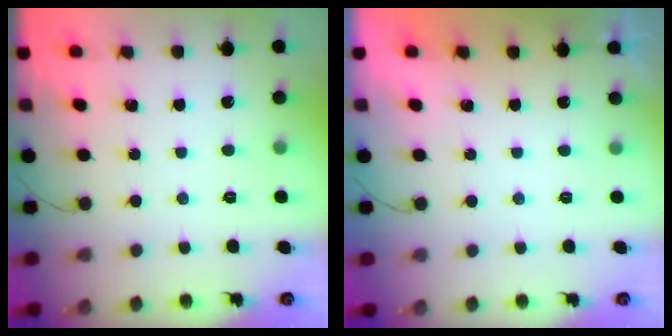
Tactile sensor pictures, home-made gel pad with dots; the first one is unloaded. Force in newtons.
{"total": 1.8, "press": 0.1, "slide": 1.8}